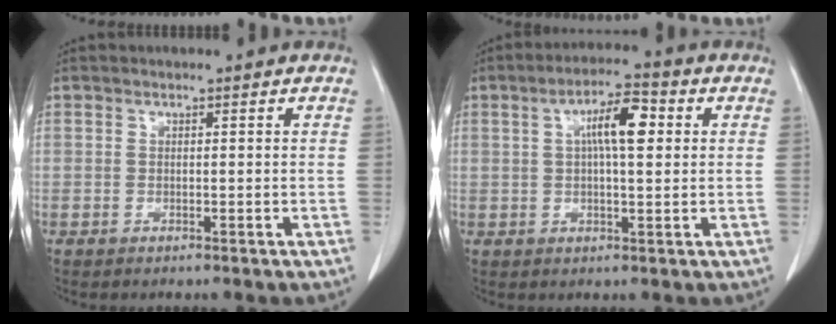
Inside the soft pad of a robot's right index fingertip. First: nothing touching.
{"total": 7.3, "force": [1.8, 1.7, 6.9], "torque": [-0.121, 0.018, 0.027]}